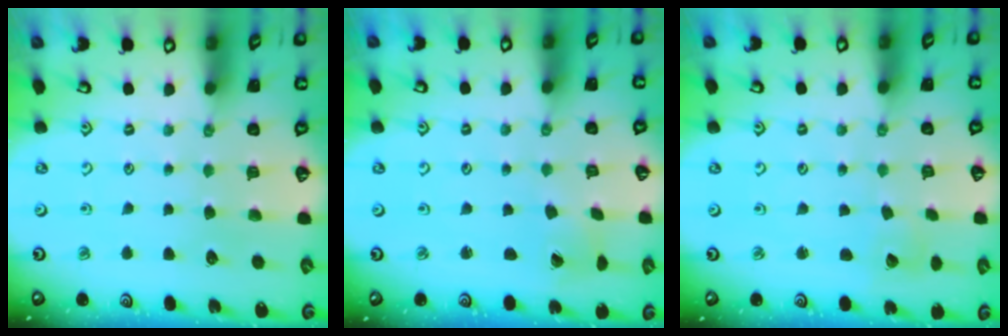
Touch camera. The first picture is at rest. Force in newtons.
{"total": 1.9, "press": 1.8, "slide": 0.7}
{"total": 2.0, "press": 2.0, "slide": 0.1}